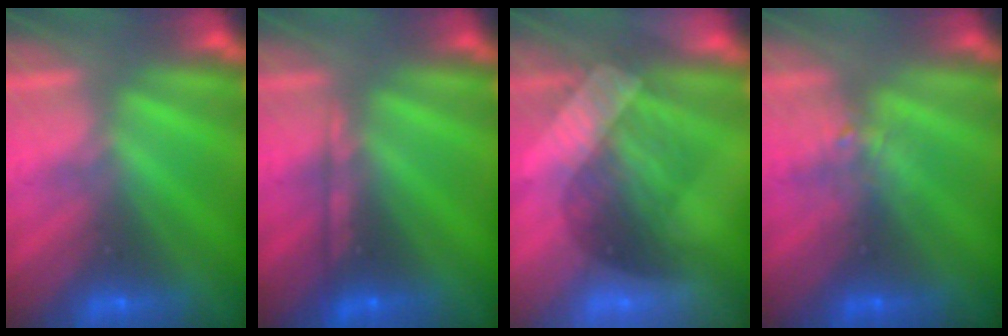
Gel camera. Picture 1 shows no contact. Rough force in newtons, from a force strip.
{"total": 2.2}
{"total": 3.5}
{"total": 2.2}